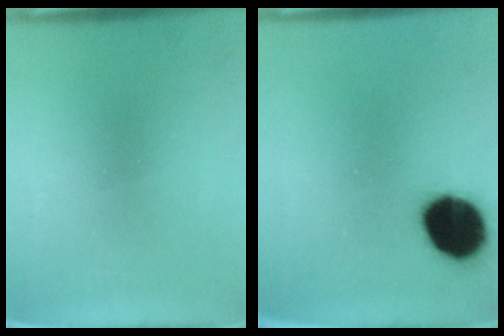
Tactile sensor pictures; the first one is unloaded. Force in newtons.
{"total": 14.8}